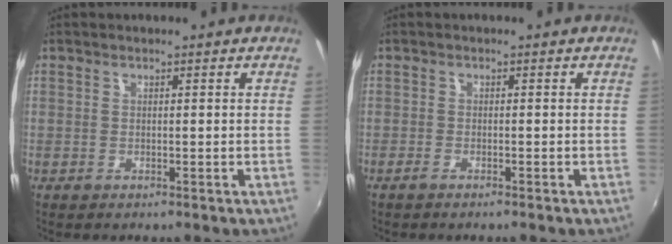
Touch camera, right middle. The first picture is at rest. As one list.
[{"total": 1.6, "force": [-1.4, 0.2, 0.9], "torque": [-0.023, -0.003, -0.028]}]